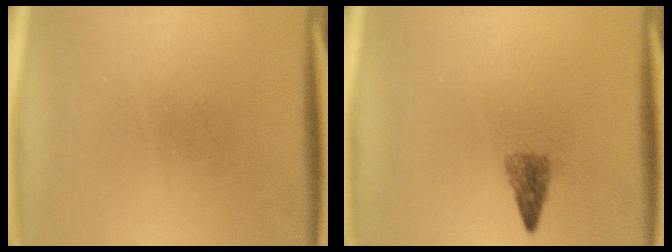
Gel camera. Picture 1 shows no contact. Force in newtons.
{"total": 2.2}